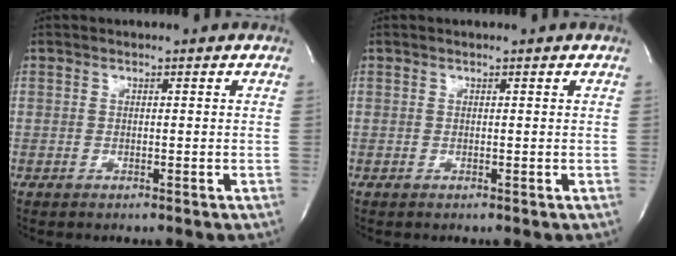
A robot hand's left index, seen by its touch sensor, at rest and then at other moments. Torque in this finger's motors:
{"motor_torque": [0.13, -0.20, -0.03, -0.01]}